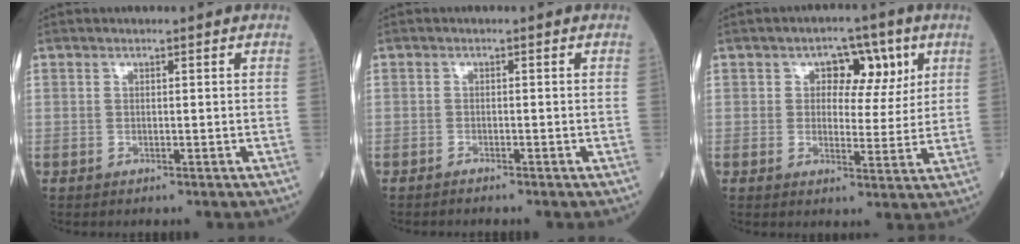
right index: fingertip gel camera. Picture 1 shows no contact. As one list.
[{"total": 0.8, "force": [-0.8, -0.1, 0.1], "torque": [-0.005, -0.001, -0.014]}, {"total": 6.7, "force": [2.6, 3.9, 4.7], "torque": [-0.054, 0.012, 0.035]}]